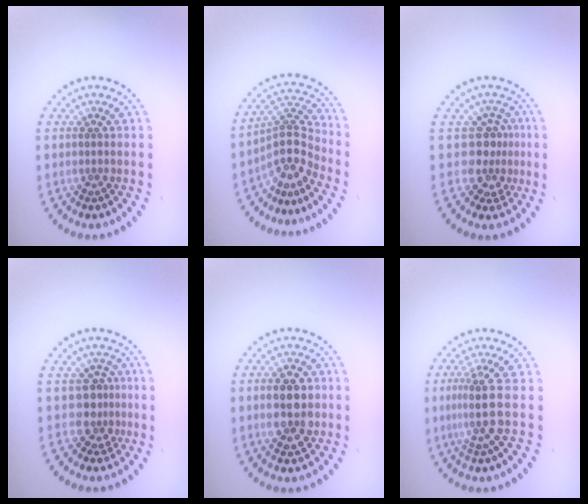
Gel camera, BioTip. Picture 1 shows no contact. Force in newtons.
{"total": 3.7, "press": 2.6, "slide": 2.6}
{"total": 3.0, "press": 2.3, "slide": 2.0}
{"total": 2.5, "press": 1.9, "slide": 1.7}
{"total": 4.9, "press": 4.9, "slide": 0.2}
{"total": 3.5, "press": 2.7, "slide": 2.2}